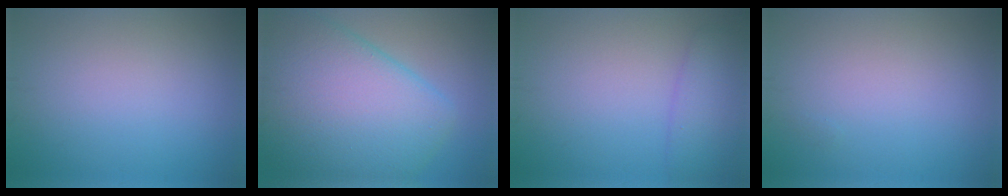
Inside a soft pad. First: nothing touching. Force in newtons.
{"total": 11.3, "press": 11.3, "slide": 0.3}
{"total": 2.8, "press": 2.8, "slide": 0.1}
{"total": 0.0}